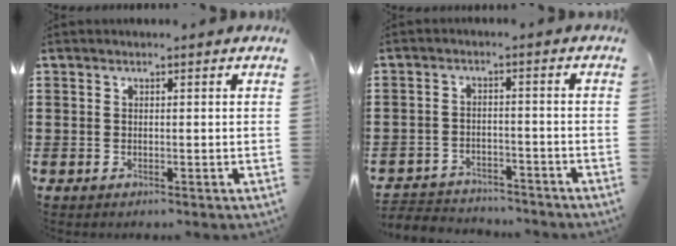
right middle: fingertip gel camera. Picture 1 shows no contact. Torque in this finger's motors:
{"motor_torque": [1.11, 1.02, -0.05, 0.01]}